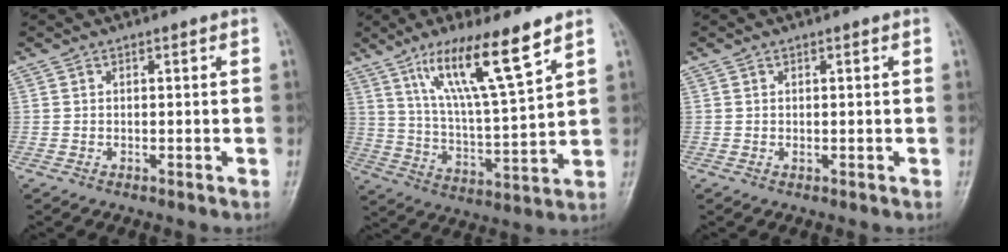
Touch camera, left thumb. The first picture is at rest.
{"total": 14.8, "force": [9.1, 1.9, 11.5], "torque": [-0.205, -0.045, 0.175]}
{"total": 0.8, "force": [0.1, 0.3, 0.7], "torque": [-0.012, 0.004, 0.005]}